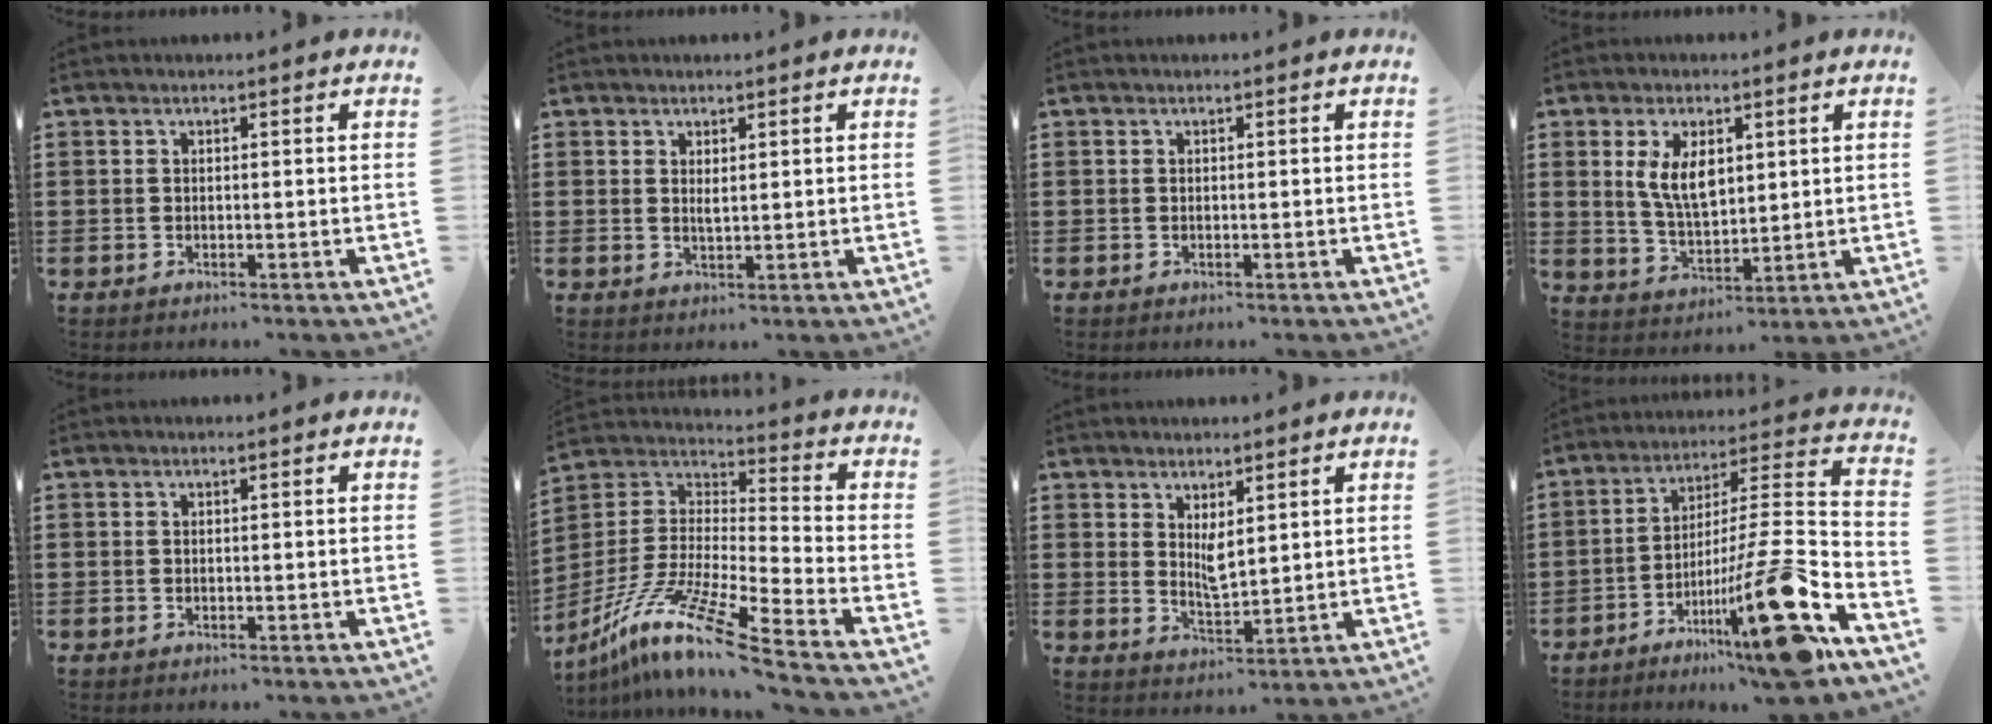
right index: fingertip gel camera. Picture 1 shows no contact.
{"total": 1.4, "force": [0.7, 0.5, 1.1], "torque": [-0.022, 0.002, 0.012]}
{"total": 0.0}
{"total": 7.0, "force": [2.1, 3.5, 5.7], "torque": [-0.112, 0.005, 0.036]}
{"total": 0.0}
{"total": 13.4, "force": [-10.5, 0.1, 8.3], "torque": [-0.167, 0.007, -0.204]}
{"total": 3.3, "force": [1.8, 1.3, 2.4], "torque": [-0.043, -0.004, 0.032]}
{"total": 17.8, "force": [-9.9, 0.6, 14.8], "torque": [-0.222, 0.001, -0.174]}